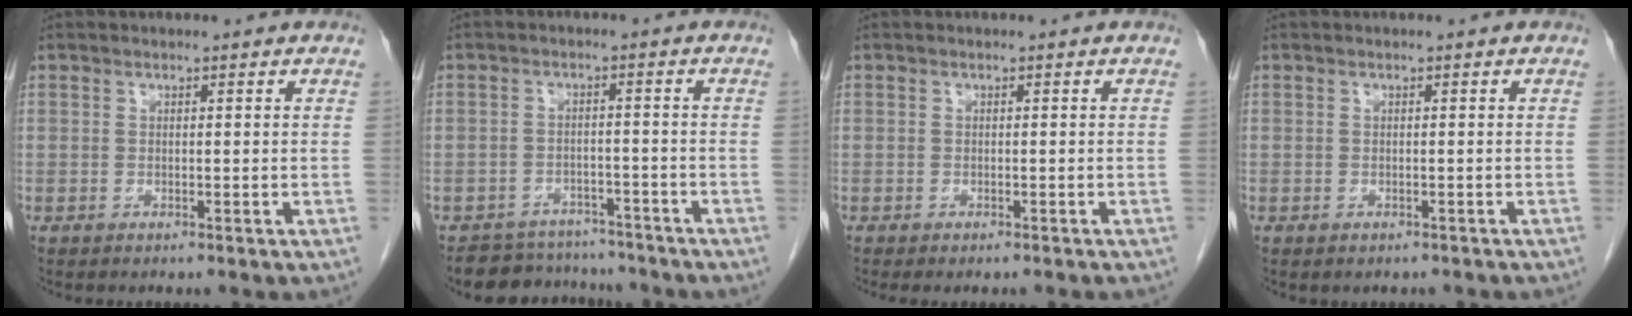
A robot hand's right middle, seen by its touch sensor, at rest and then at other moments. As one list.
[{"total": 7.5, "force": [-7.0, 2.8, -0.1], "torque": [0.016, 0.013, -0.096]}, {"total": 2.7, "force": [-2.3, 0.6, 1.2], "torque": [-0.014, -0.005, -0.028]}, {"total": 1.3, "force": [-1.1, 0.7, 0.4], "torque": [-0.011, -0.001, -0.011]}]